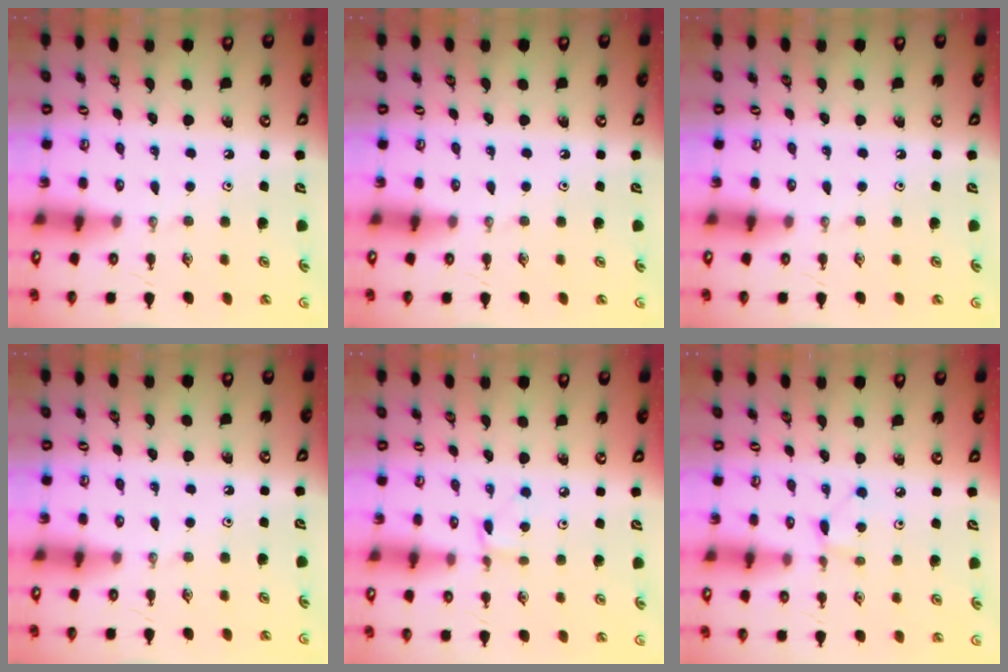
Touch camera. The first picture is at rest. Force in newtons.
{"total": 0.0}
{"total": 0.0}
{"total": 0.0}
{"total": 1.7, "press": 1.7, "slide": 0.0}
{"total": 3.8, "press": 3.7, "slide": 0.5}